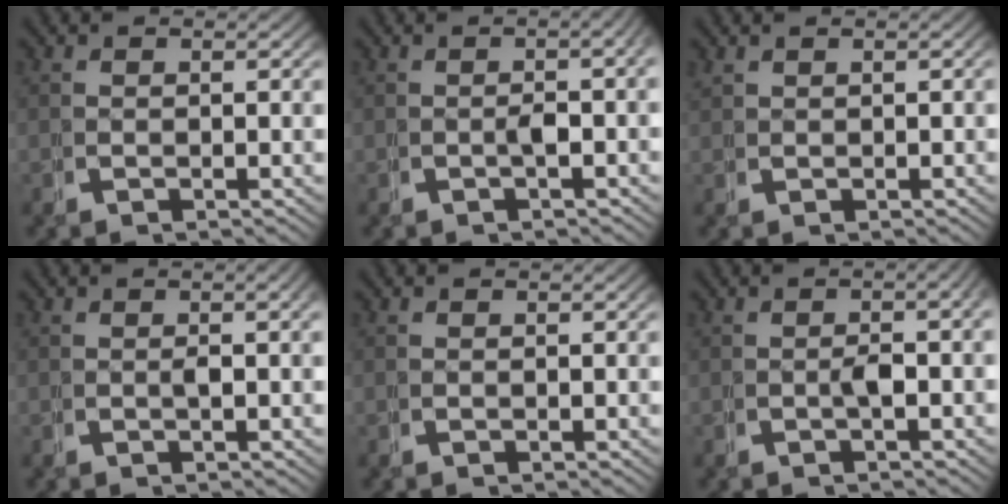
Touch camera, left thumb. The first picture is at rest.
{"total": 3.1, "force": [-0.2, 0.9, 3.0], "torque": [-0.039, 0.015, -0.007]}
{"total": 0.8, "force": [0.7, 0.1, 0.3], "torque": [-0.003, 0.004, 0.019]}
{"total": 1.4, "force": [0.1, 0.1, 1.4], "torque": [-0.027, 0.004, 0.002]}
{"total": 0.0}
{"total": 3.1, "force": [-0.2, 0.7, 3.0], "torque": [-0.041, 0.013, -0.006]}